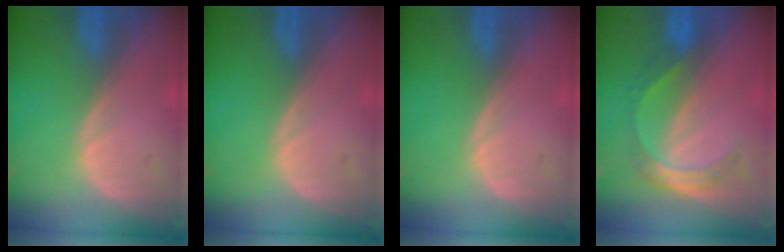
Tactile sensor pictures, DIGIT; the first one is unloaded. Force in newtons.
{"total": 0.0}
{"total": 0.0}
{"total": 5.5, "press": 4.7, "slide": 2.8}